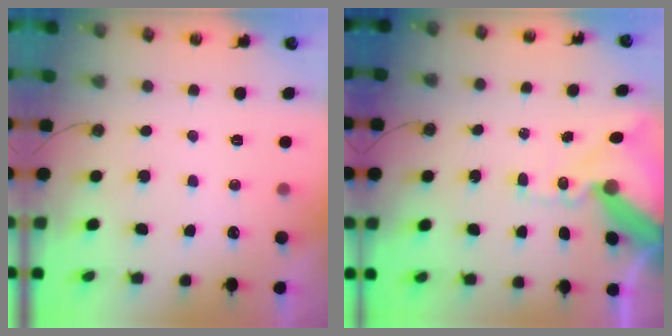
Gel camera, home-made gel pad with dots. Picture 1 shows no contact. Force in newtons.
{"total": 15.2, "press": 15.0, "slide": 1.9}